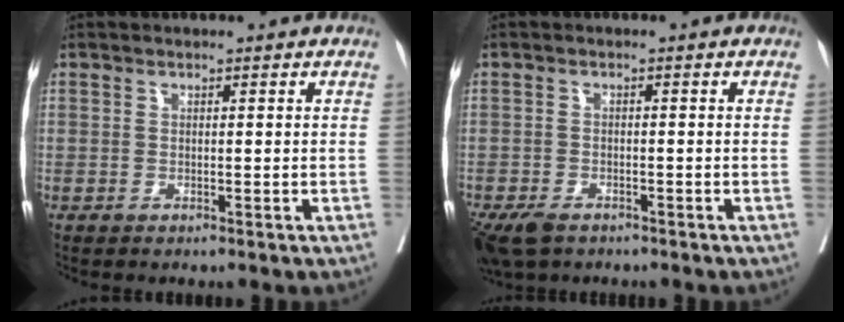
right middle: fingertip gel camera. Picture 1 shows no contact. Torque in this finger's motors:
{"motor_torque": [0.63, -0.61, 0.08, 0.05]}